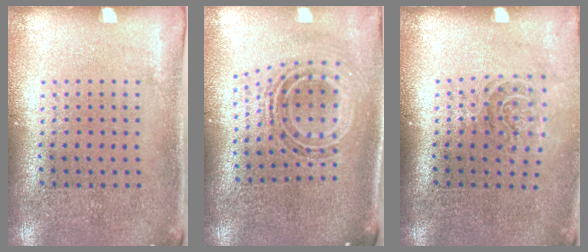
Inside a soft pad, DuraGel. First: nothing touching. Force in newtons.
{"total": 0.9, "press": 0.8, "slide": 0.5}
{"total": 1.5, "press": 1.2, "slide": 1.0}